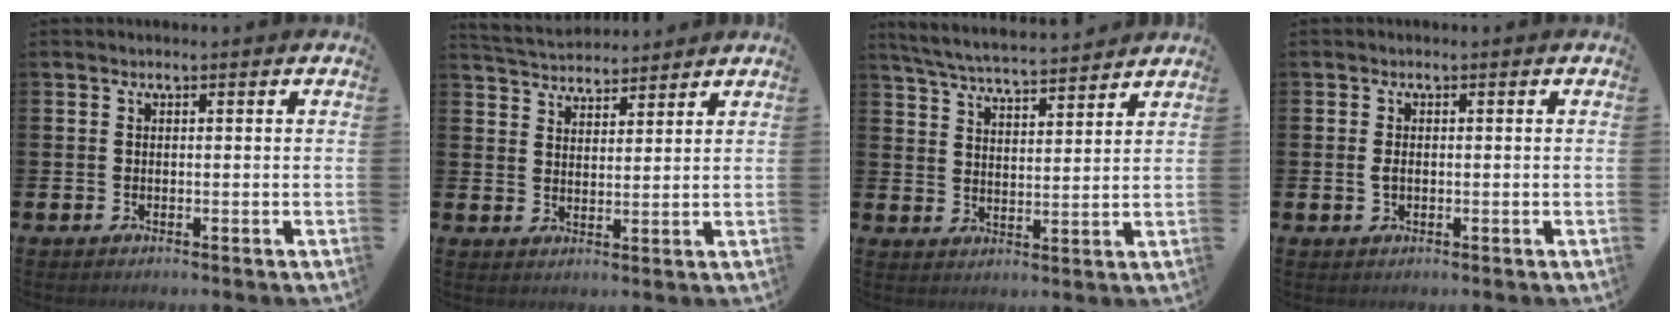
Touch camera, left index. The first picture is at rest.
{"total": 4.2, "force": [4.1, 0.7, -0.1], "torque": [-0.019, -0.020, 0.075]}
{"total": 5.6, "force": [5.4, 0.3, 1.0], "torque": [-0.046, -0.035, 0.096]}
{"total": 1.3, "force": [-0.1, 0.8, 1.0], "torque": [-0.028, 0.008, -0.002]}